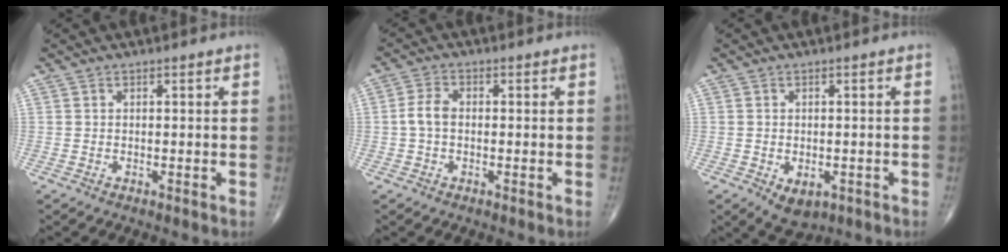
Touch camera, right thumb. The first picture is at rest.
{"total": 3.7, "force": [-0.3, 2.4, 2.8], "torque": [-0.059, 0.010, -0.012]}
{"total": 4.8, "force": [-1.8, 3.1, 3.2], "torque": [-0.042, 0.003, -0.014]}